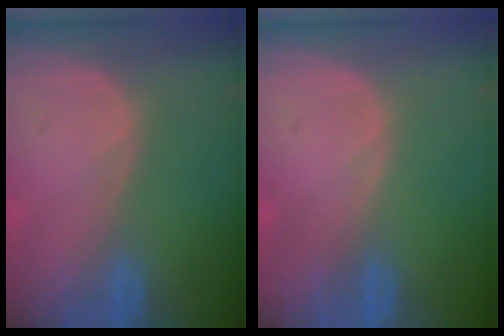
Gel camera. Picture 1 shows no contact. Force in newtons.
{"total": 0.0}